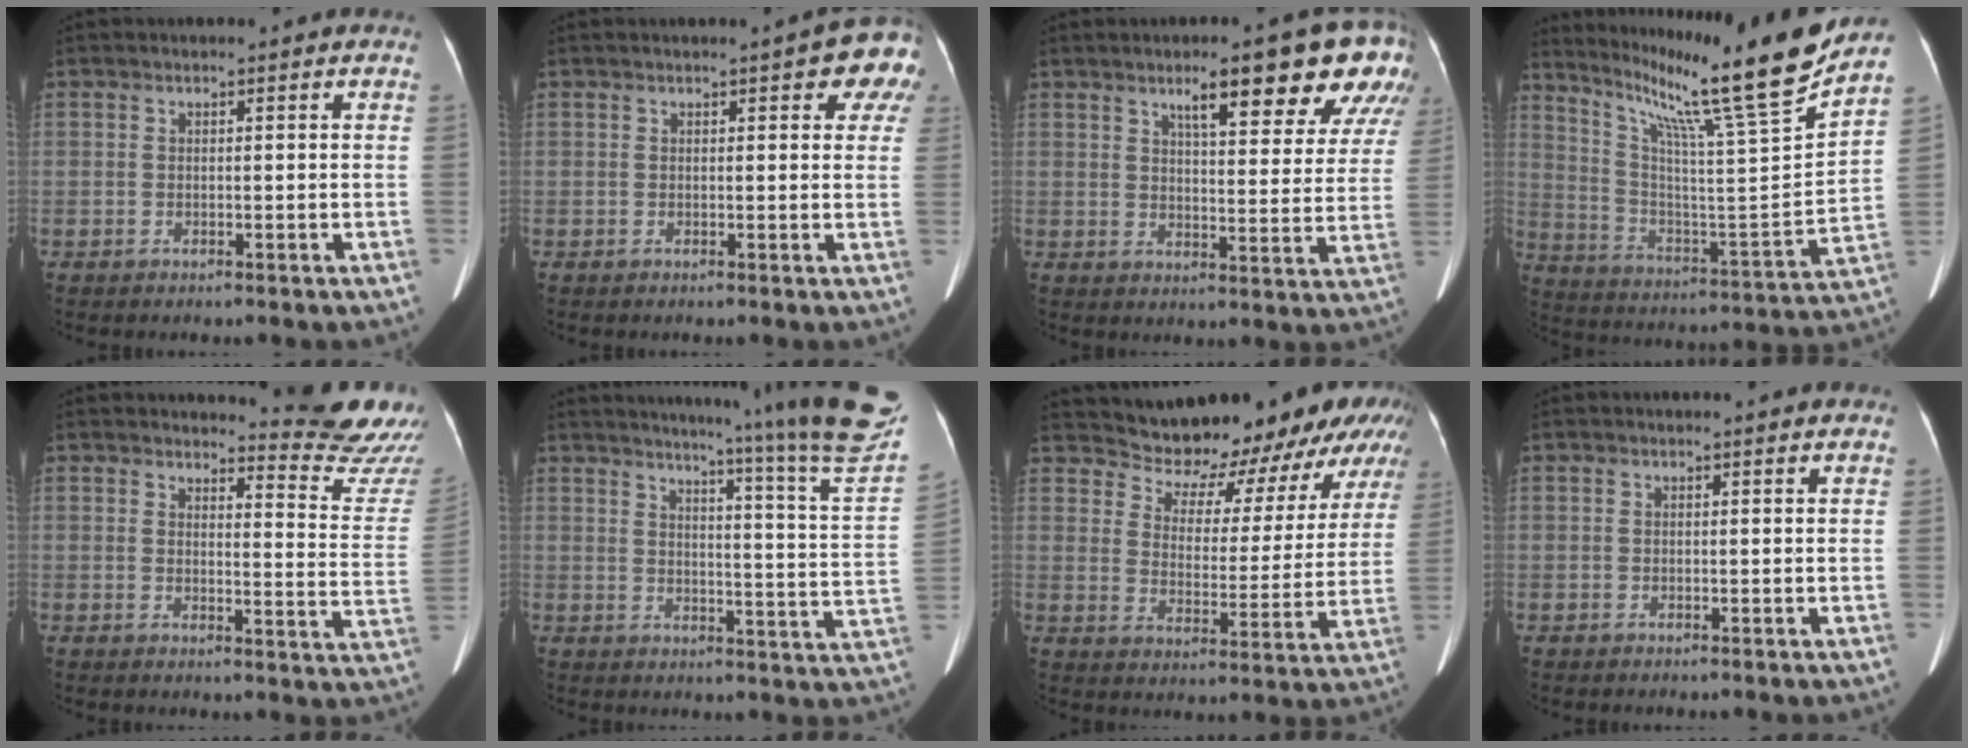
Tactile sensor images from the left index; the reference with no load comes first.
{"total": 8.6, "force": [5.0, 2.3, 6.5], "torque": [-0.063, -0.003, 0.044]}
{"total": 15.0, "force": [9.9, 3.5, 10.7], "torque": [-0.120, -0.012, 0.115]}
{"total": 23.9, "force": [18.8, -2.0, 14.6], "torque": [-0.246, -0.057, 0.290]}
{"total": 12.6, "force": [12.4, -0.4, 1.9], "torque": [-0.006, -0.134, 0.119]}
{"total": 24.7, "force": [20.7, -1.8, 13.3], "torque": [-0.191, -0.097, 0.242]}
{"total": 19.7, "force": [18.2, 5.8, 5.1], "torque": [-0.051, -0.044, 0.219]}
{"total": 2.3, "force": [2.1, 0.1, 0.9], "torque": [-0.008, 0.001, 0.019]}